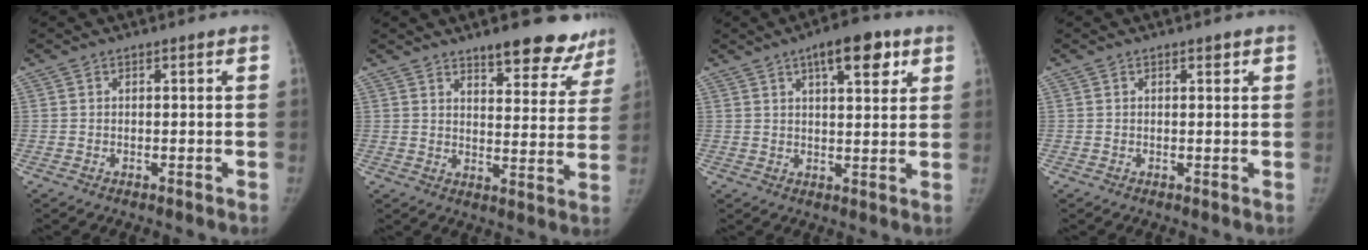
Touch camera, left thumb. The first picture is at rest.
{"total": 14.5, "force": [11.6, 5.1, 7.1], "torque": [-0.033, -0.073, 0.141]}
{"total": 9.5, "force": [5.0, 3.7, 7.2], "torque": [-0.081, -0.015, 0.069]}
{"total": 0.7, "force": [0.5, 0.4, 0.3], "torque": [0.000, -0.002, 0.006]}